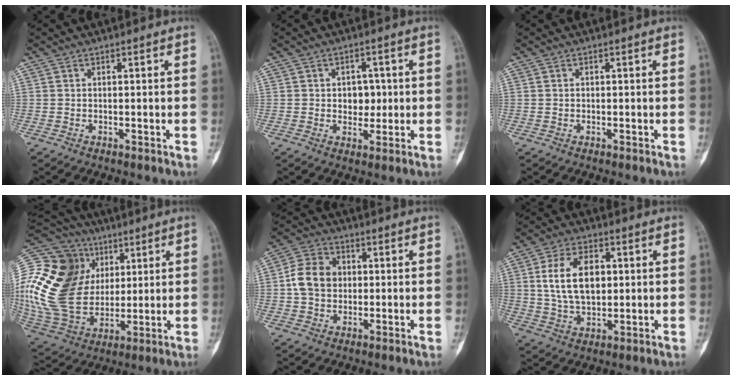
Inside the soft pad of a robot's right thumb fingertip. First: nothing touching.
{"total": 4.8, "force": [0.3, 3.7, 3.1], "torque": [-0.012, 0.002, 0.006]}
{"total": 0.0}
{"total": 30.3, "force": [6.6, 22.7, 18.9], "torque": [-0.400, 0.023, 0.136]}
{"total": 8.9, "force": [0.4, 7.3, 5.2], "torque": [-0.077, 0.016, -0.001]}
{"total": 12.3, "force": [2.1, 7.6, 9.4], "torque": [-0.153, -0.001, 0.041]}